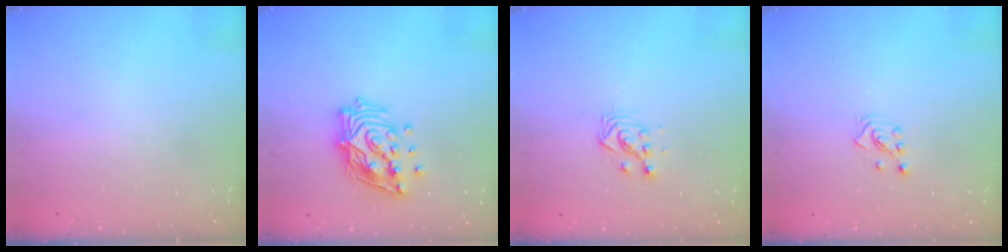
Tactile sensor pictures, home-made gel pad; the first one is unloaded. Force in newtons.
{"total": 15.8, "press": 15.8, "slide": 1.1}
{"total": 3.2, "press": 3.1, "slide": 0.3}
{"total": 2.2, "press": 2.2, "slide": 0.2}